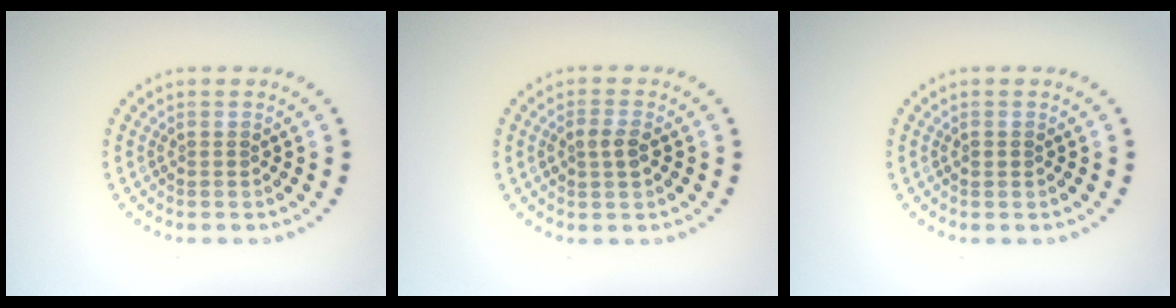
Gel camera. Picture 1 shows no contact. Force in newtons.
{"total": 1.8, "press": 1.7, "slide": 0.2}
{"total": 0.8, "press": 0.8, "slide": 0.1}